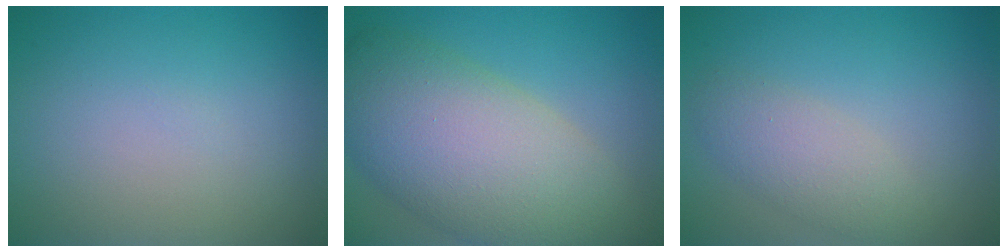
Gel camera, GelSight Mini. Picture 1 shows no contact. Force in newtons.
{"total": 11.7, "press": 11.7, "slide": 0.6}
{"total": 2.9, "press": 2.9, "slide": 0.3}